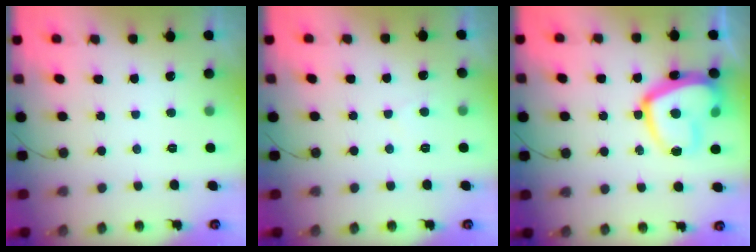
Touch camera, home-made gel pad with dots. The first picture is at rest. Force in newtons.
{"total": 3.1, "press": 3.1, "slide": 0.3}
{"total": 18.4, "press": 18.3, "slide": 2.0}